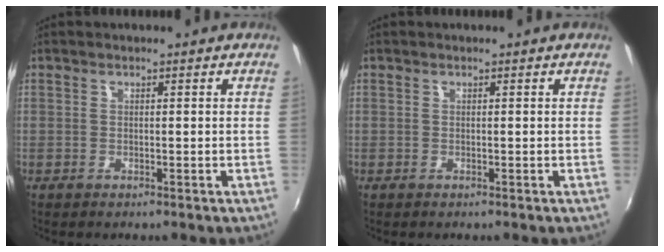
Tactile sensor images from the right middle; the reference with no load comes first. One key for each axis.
{"total": 0.0}